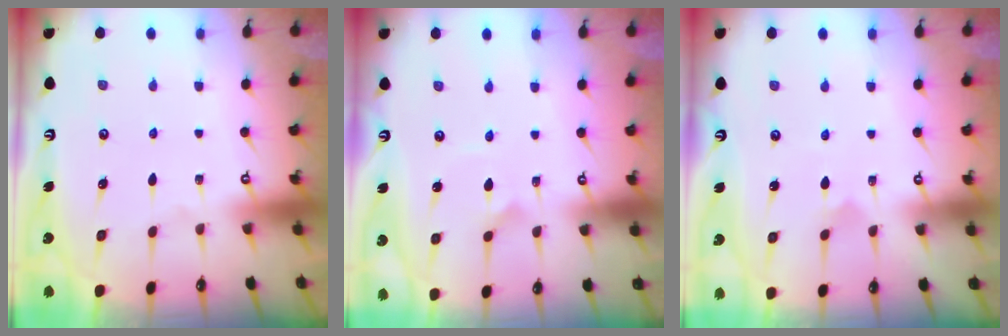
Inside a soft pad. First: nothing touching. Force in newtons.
{"total": 2.8, "press": 2.8, "slide": 0.2}
{"total": 3.4, "press": 3.4, "slide": 0.2}